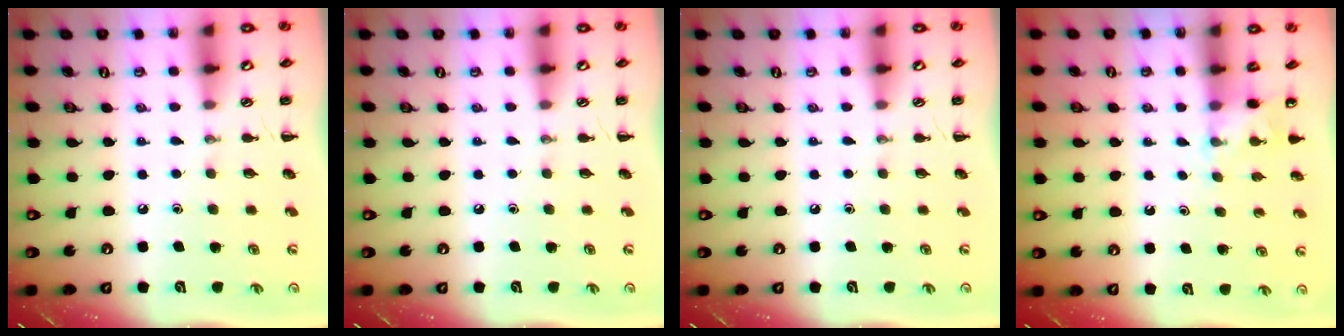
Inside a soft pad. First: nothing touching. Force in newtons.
{"total": 0.0}
{"total": 0.0}
{"total": 4.9, "press": 4.8, "slide": 1.0}